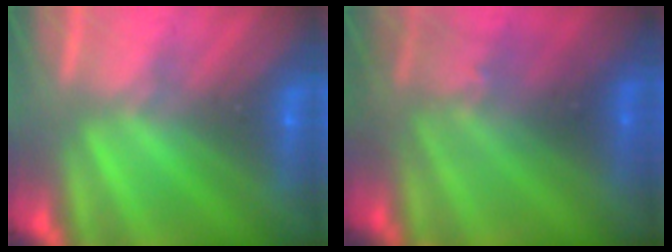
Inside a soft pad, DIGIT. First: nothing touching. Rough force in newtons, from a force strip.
{"total": 2.9}